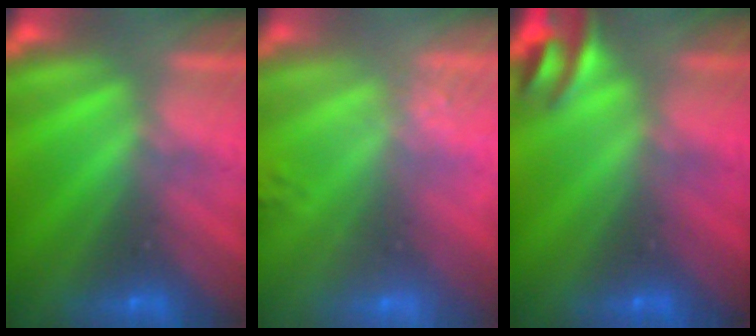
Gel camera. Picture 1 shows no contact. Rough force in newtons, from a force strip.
{"total": 2.6}
{"total": 2.8}